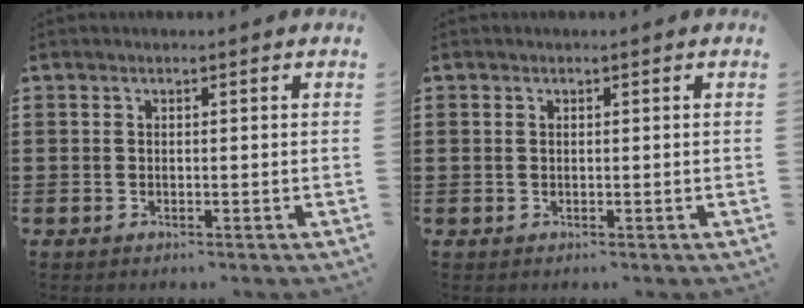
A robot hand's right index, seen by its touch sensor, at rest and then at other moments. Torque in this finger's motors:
{"motor_torque": [-0.39, 0.83, -0.02, -0.01]}